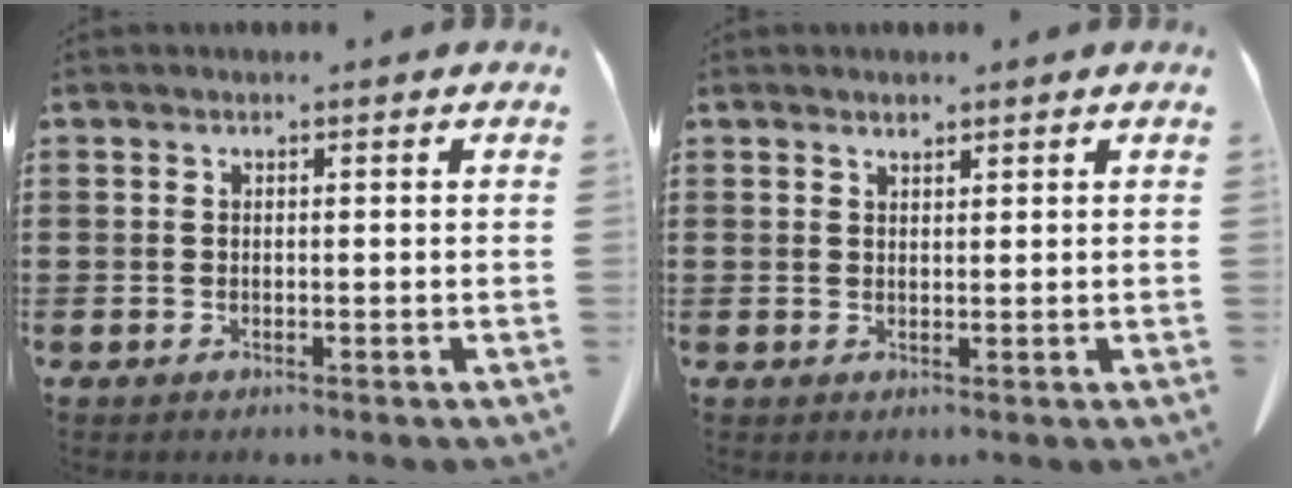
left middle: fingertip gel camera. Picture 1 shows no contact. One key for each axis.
{"total": 1.1, "fx": 1.0, "fy": 0.3, "fz": 0.4, "tx": -0.009, "ty": 0.000, "tz": 0.020}